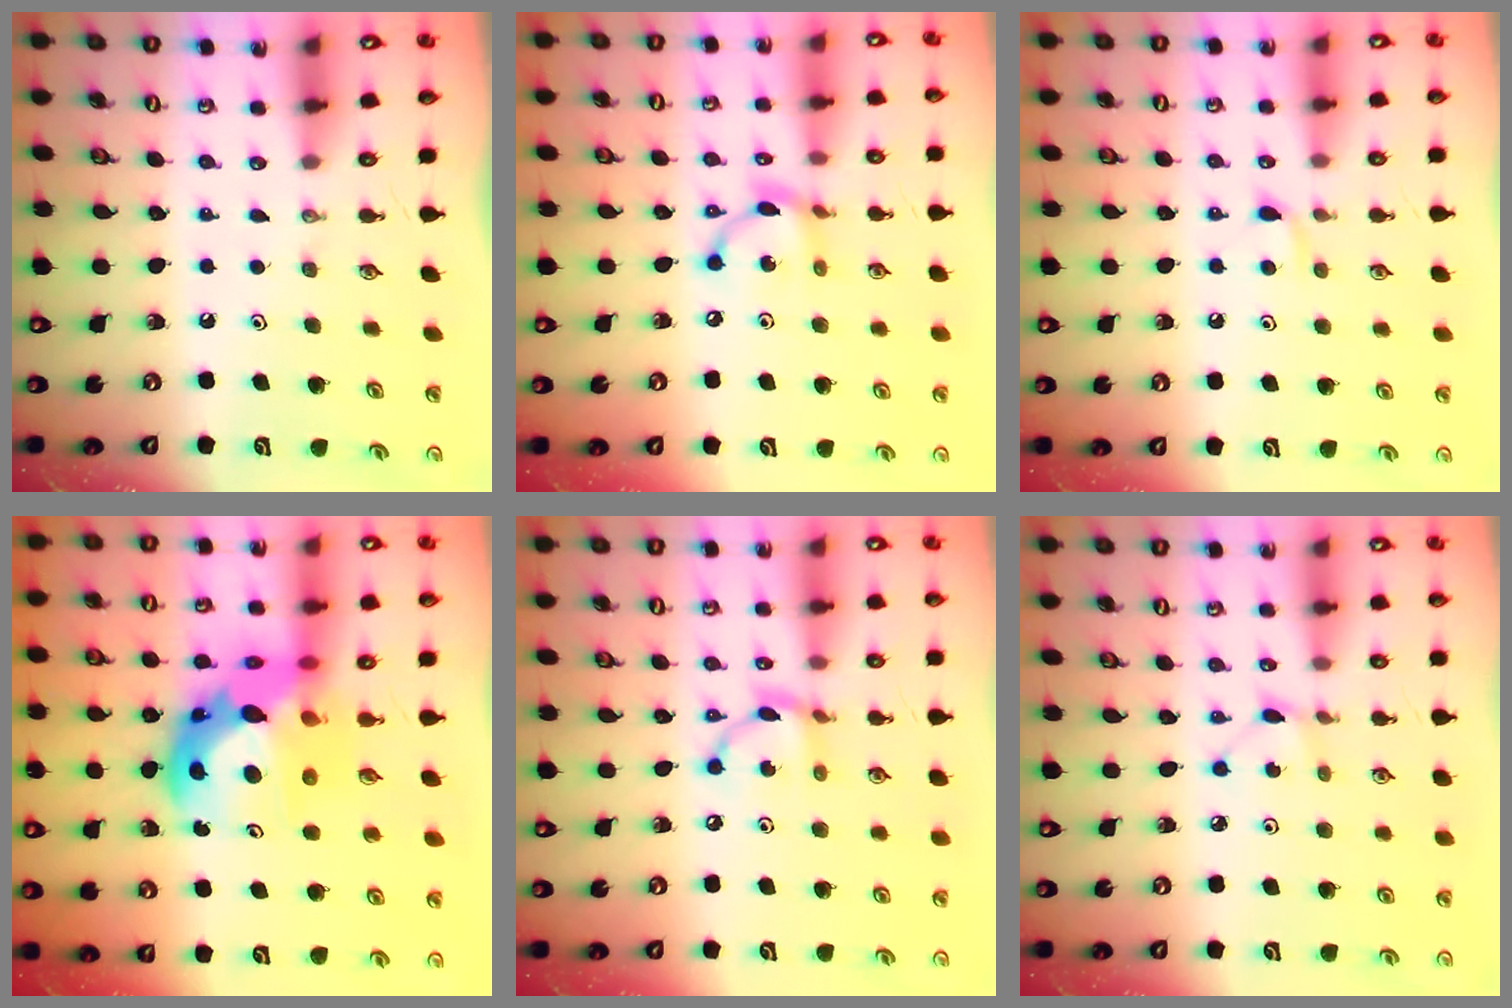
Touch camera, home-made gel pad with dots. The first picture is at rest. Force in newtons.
{"total": 8.3, "press": 8.3, "slide": 0.3}
{"total": 5.2, "press": 5.2, "slide": 0.7}
{"total": 16.5, "press": 16.5, "slide": 1.3}
{"total": 8.5, "press": 8.5, "slide": 0.4}
{"total": 2.2, "press": 2.1, "slide": 0.3}